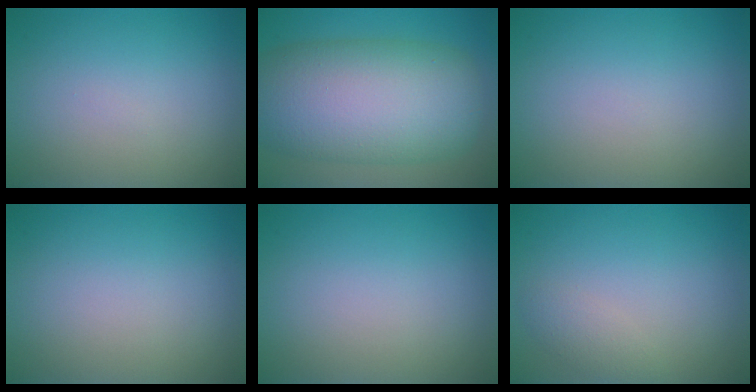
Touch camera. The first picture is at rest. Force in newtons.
{"total": 12.7, "press": 12.7, "slide": 0.4}
{"total": 0.0}
{"total": 0.0}
{"total": 0.0}
{"total": 1.4, "press": 1.4, "slide": 0.1}